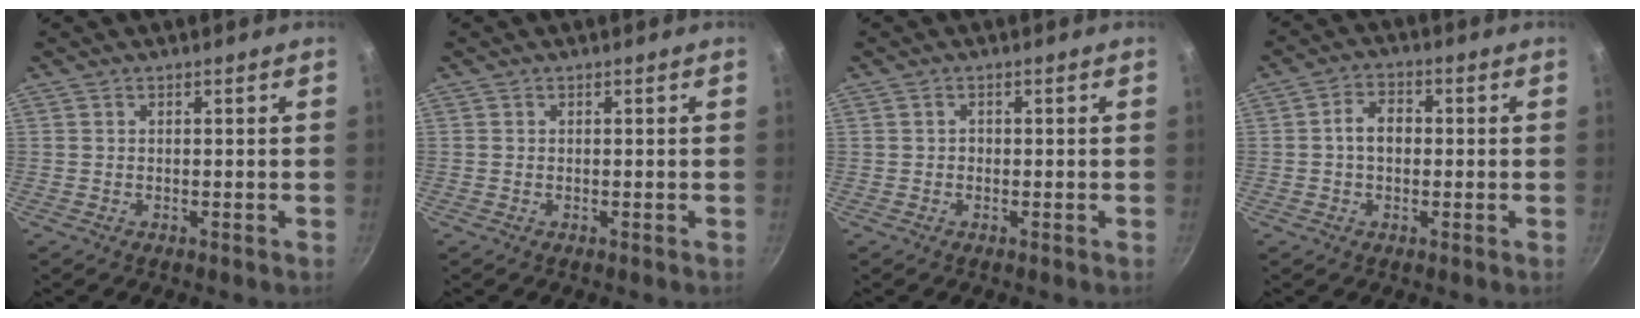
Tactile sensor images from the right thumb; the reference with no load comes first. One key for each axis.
{"total": 0.0}
{"total": 0.6, "fx": -0.3, "fy": 0.5, "fz": 0.2, "tx": -0.001, "ty": 0.001, "tz": -0.006}
{"total": 5.0, "fx": -0.1, "fy": 3.7, "fz": 3.4, "tx": -0.037, "ty": 0.017, "tz": -0.008}